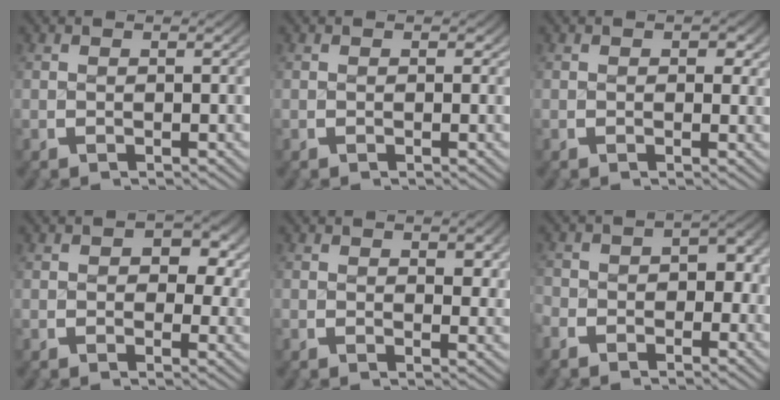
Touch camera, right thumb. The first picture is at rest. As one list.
[{"total": 0.5, "force": [0.2, 0.5, 0.0], "torque": [0.002, -0.005, 0.002]}, {"total": 1.1, "force": [0.2, 0.9, 0.7], "torque": [-0.008, -0.008, 0.000]}, {"total": 4.0, "force": [0.6, 2.8, 2.8], "torque": [-0.024, -0.014, 0.009]}, {"total": 1.5, "force": [0.7, 1.0, 0.9], "torque": [-0.004, -0.008, 0.008]}, {"total": 3.4, "force": [-1.4, 2.6, 1.6], "torque": [-0.016, -0.012, -0.029]}]